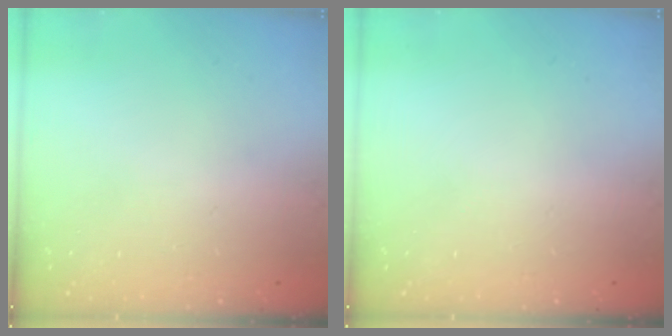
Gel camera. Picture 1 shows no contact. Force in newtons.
{"total": 0.0}